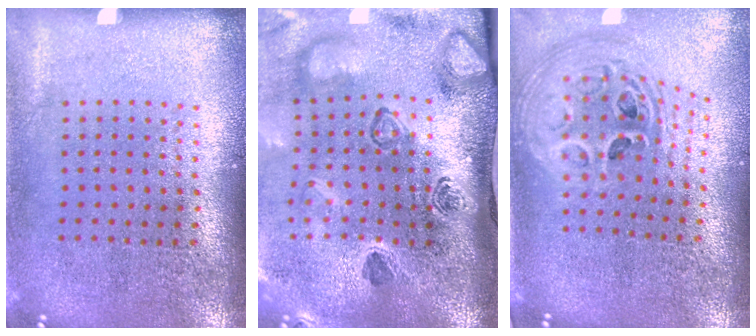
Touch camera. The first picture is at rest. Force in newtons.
{"total": 4.8, "press": 3.4, "slide": 3.4}
{"total": 2.6, "press": 1.9, "slide": 1.8}